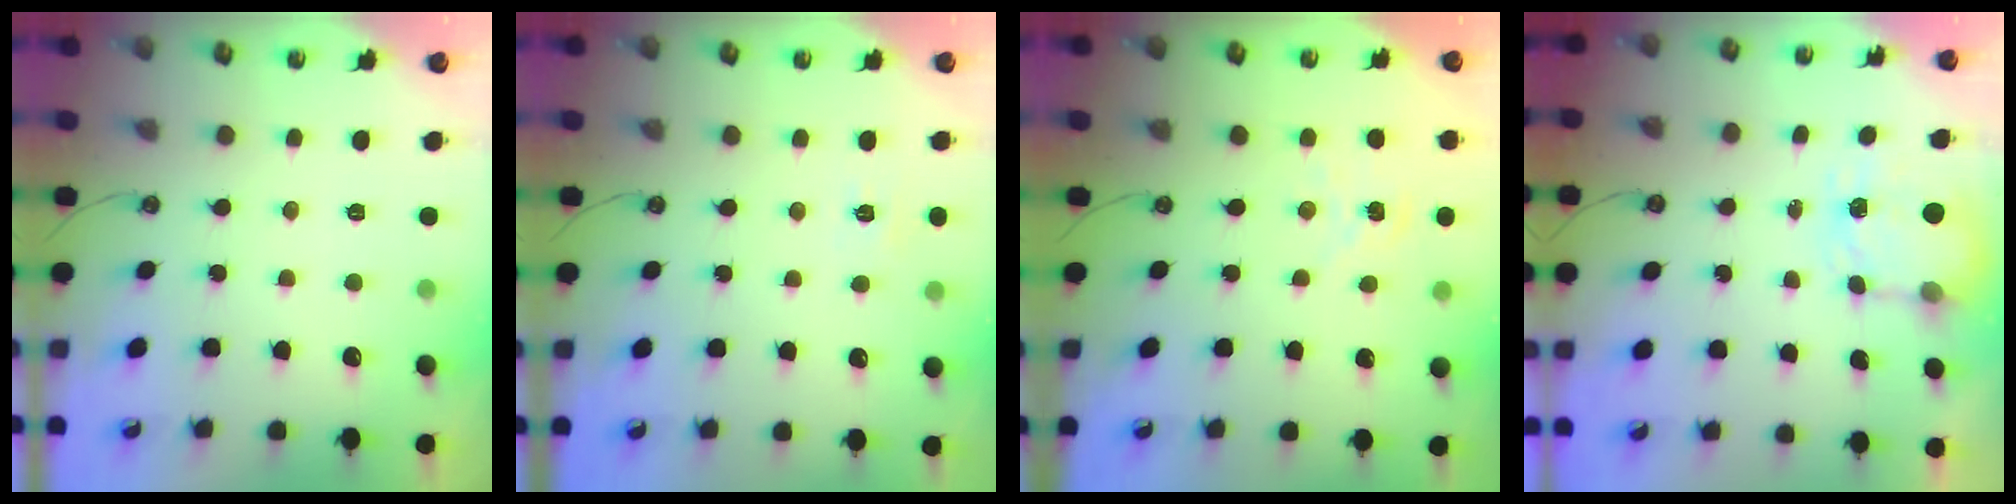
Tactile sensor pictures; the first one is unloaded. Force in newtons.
{"total": 5.9, "press": 5.8, "slide": 0.7}
{"total": 1.2, "press": 1.1, "slide": 0.2}
{"total": 4.0, "press": 3.9, "slide": 0.5}